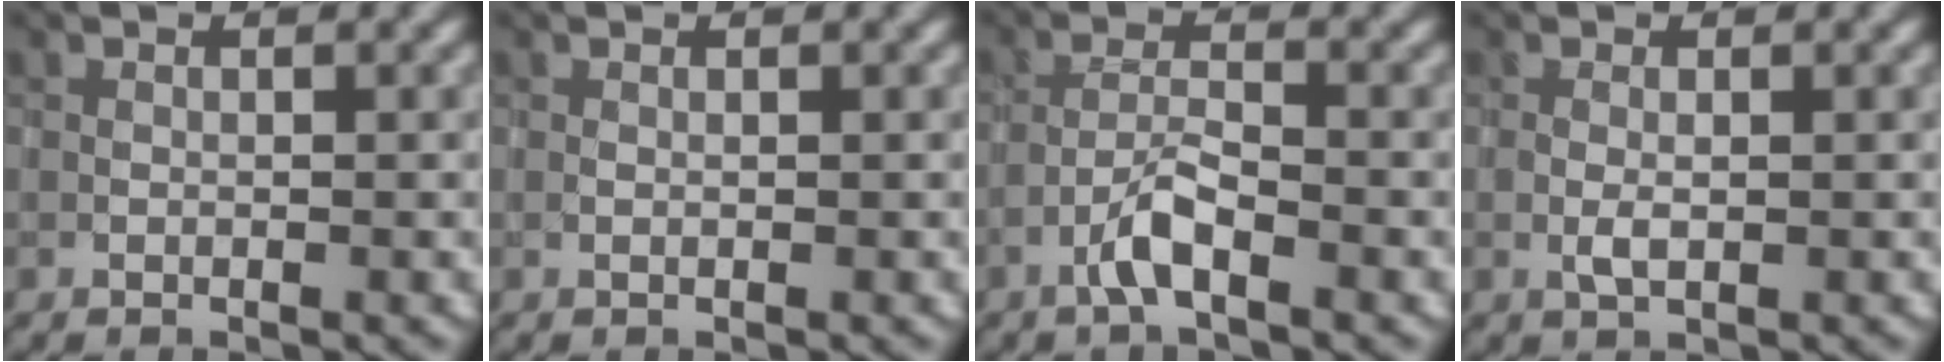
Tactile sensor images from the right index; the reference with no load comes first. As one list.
[{"total": 0.0}, {"total": 2.9, "force": [-1.7, 0.5, 2.3], "torque": [-0.046, 0.008, -0.040]}, {"total": 1.2, "force": [-0.2, 0.4, 1.2], "torque": [-0.026, -0.001, -0.003]}]